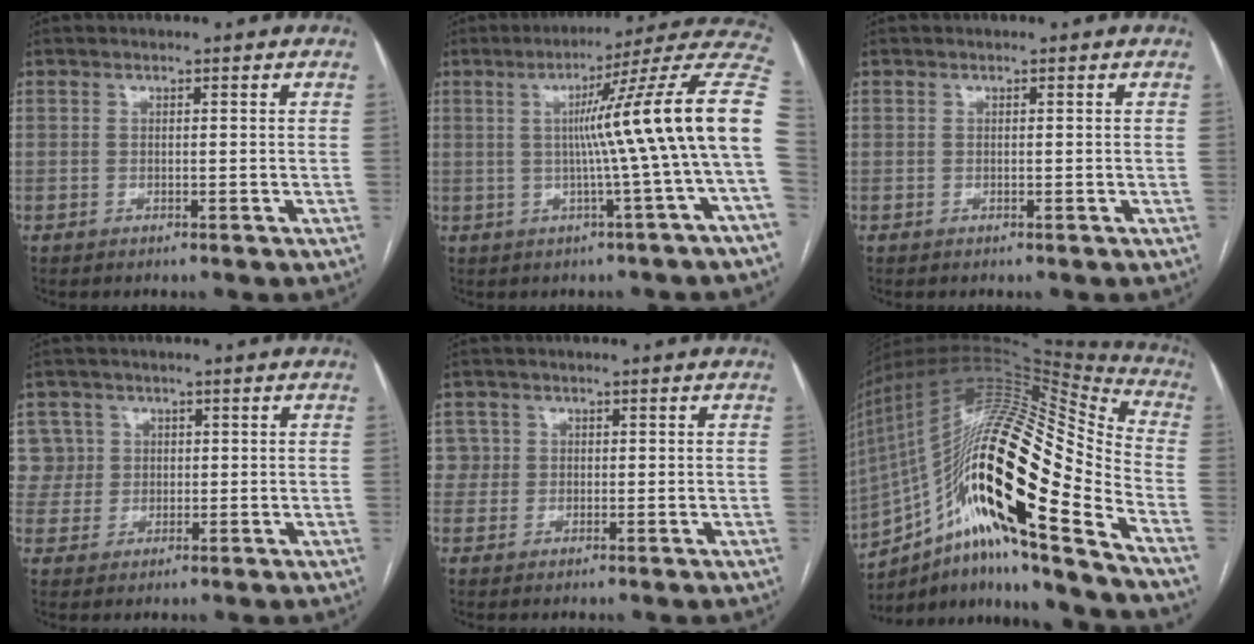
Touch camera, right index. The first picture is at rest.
{"total": 16.0, "force": [-0.1, -2.4, 15.8], "torque": [-0.197, 0.022, -0.009]}
{"total": 0.0}
{"total": 5.6, "force": [1.7, 5.3, -0.4], "torque": [0.021, 0.019, 0.040]}
{"total": 2.6, "force": [0.5, 2.6, -0.3], "torque": [0.023, 0.011, 0.007]}
{"total": 29.4, "force": [-13.9, 4.6, 25.5], "torque": [-0.435, 0.005, -0.239]}